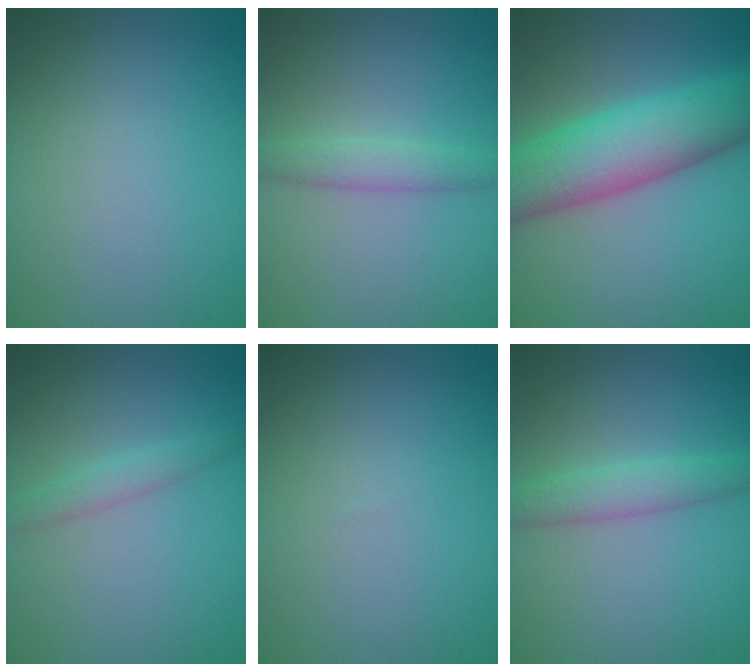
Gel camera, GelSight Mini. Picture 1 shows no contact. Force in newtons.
{"total": 2.2, "press": 2.2, "slide": 0.0}
{"total": 9.7, "press": 9.7, "slide": 0.3}
{"total": 1.6, "press": 1.6, "slide": 0.0}
{"total": 0.0}
{"total": 2.6, "press": 2.6, "slide": 0.0}